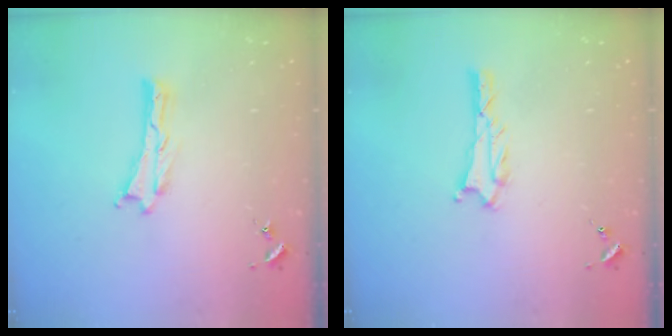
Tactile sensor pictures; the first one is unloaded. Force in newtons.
{"total": 0.7, "press": 0.7, "slide": 0.1}